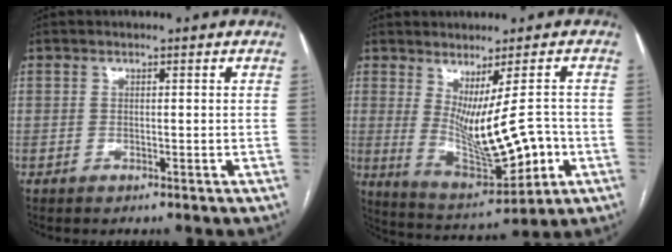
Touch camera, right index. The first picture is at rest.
{"total": 12.7, "force": [-1.2, 2.8, 12.3], "torque": [-0.204, -0.029, 0.000]}